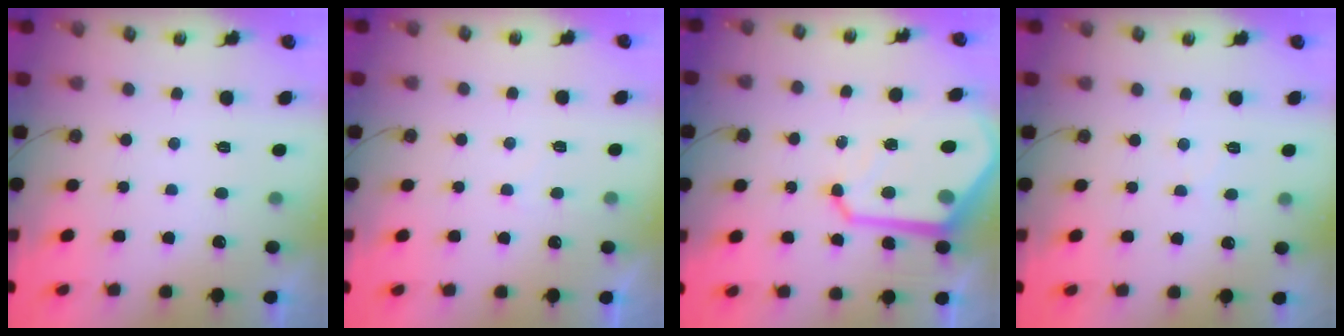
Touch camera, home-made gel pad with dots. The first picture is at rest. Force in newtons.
{"total": 3.9, "press": 3.9, "slide": 0.5}
{"total": 14.3, "press": 14.2, "slide": 1.2}
{"total": 3.7, "press": 3.7, "slide": 0.6}